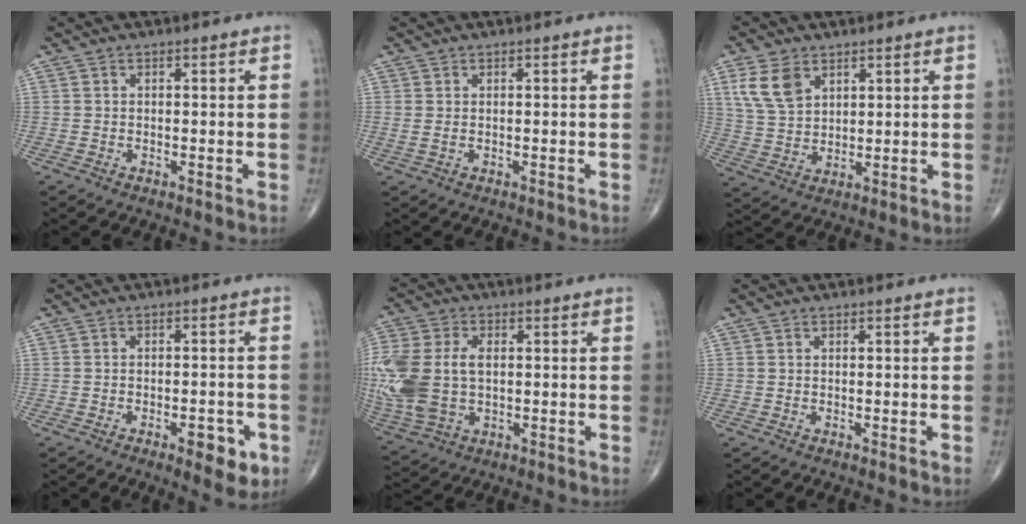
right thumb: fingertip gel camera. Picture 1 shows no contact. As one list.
[{"total": 1.1, "force": [0.2, 0.5, 1.0], "torque": [-0.028, 0.005, 0.010]}, {"total": 8.0, "force": [4.0, 5.1, 4.8], "torque": [-0.084, -0.011, 0.087]}, {"total": 6.5, "force": [-2.9, 2.6, 5.2], "torque": [-0.053, 0.009, -0.034]}, {"total": 17.4, "force": [0.1, 11.4, 13.1], "torque": [-0.345, 0.000, 0.014]}, {"total": 0.0}]